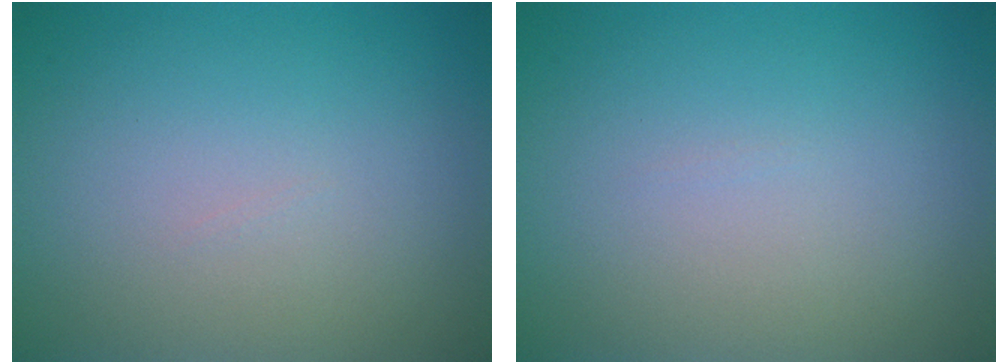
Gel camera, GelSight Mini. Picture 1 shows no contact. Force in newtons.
{"total": 0.0}